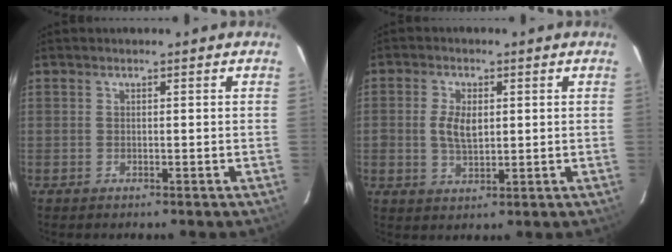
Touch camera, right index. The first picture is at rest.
{"total": 5.2, "force": [0.5, 3.0, 4.2], "torque": [-0.082, 0.002, 0.011]}